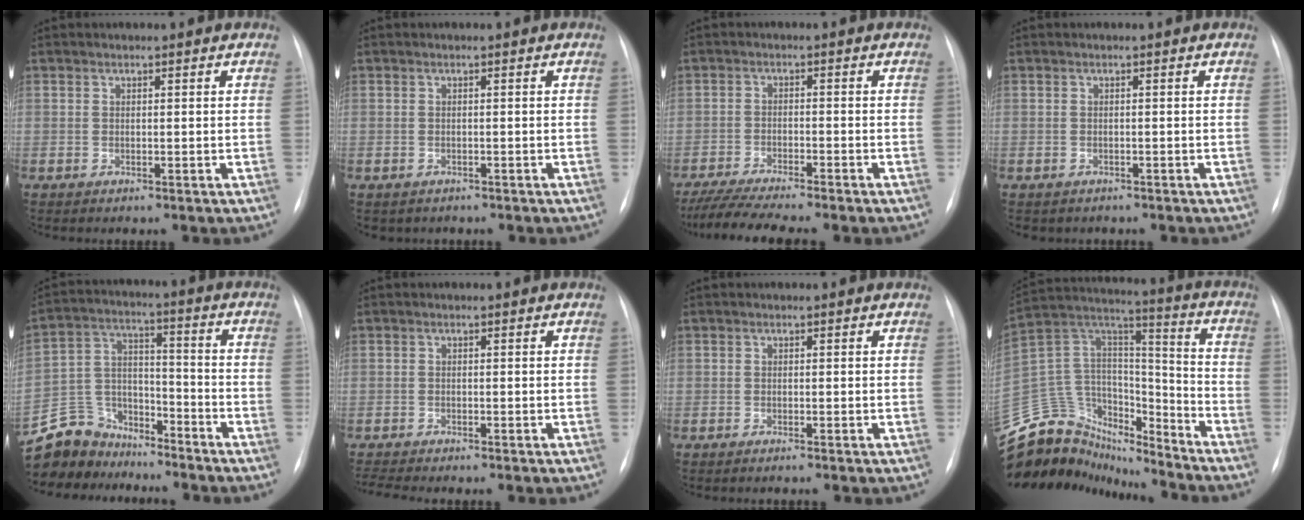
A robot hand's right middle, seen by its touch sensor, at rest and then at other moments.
{"total": 1.5, "force": [-1.2, 0.9, 0.1], "torque": [-0.011, -0.001, -0.013]}
{"total": 8.7, "force": [-7.5, -0.5, 4.3], "torque": [-0.075, -0.024, -0.122]}
{"total": 1.6, "force": [-1.4, 0.9, 0.1], "torque": [-0.012, -0.002, -0.016]}
{"total": 12.2, "force": [-10.8, 5.4, 1.0], "torque": [-0.034, 0.042, -0.199]}
{"total": 2.8, "force": [-2.6, -0.5, 0.9], "torque": [-0.024, -0.012, -0.043]}
{"total": 0.5, "force": [-0.4, -0.2, 0.3], "torque": [-0.009, -0.003, -0.007]}
{"total": 24.1, "force": [-21.9, 7.8, 6.3], "torque": [-0.163, 0.046, -0.362]}